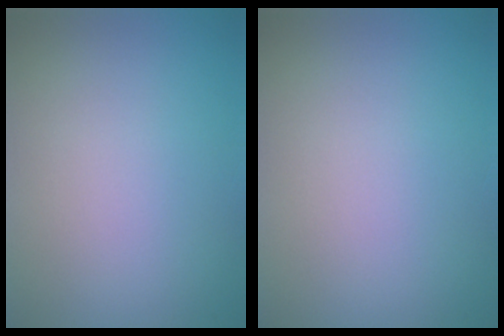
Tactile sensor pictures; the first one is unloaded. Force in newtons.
{"total": 0.0}